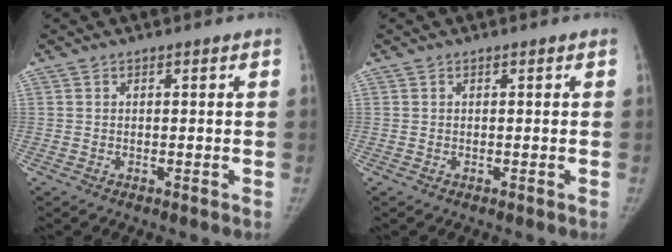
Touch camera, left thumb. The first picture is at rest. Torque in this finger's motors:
{"motor_torque": [0.04, 0.01, 0.16, -0.16, 0.02]}